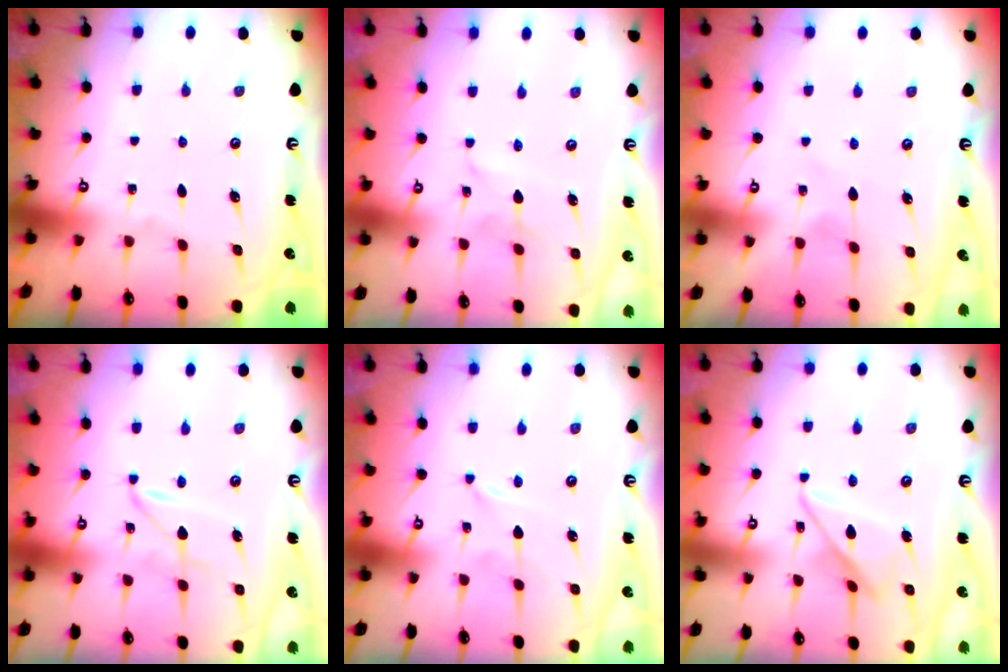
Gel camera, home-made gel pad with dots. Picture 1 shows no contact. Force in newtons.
{"total": 1.6, "press": 1.6, "slide": 0.1}
{"total": 3.3, "press": 3.3, "slide": 0.4}
{"total": 1.5, "press": 1.5, "slide": 0.2}
{"total": 0.0}
{"total": 10.1, "press": 10.0, "slide": 1.1}